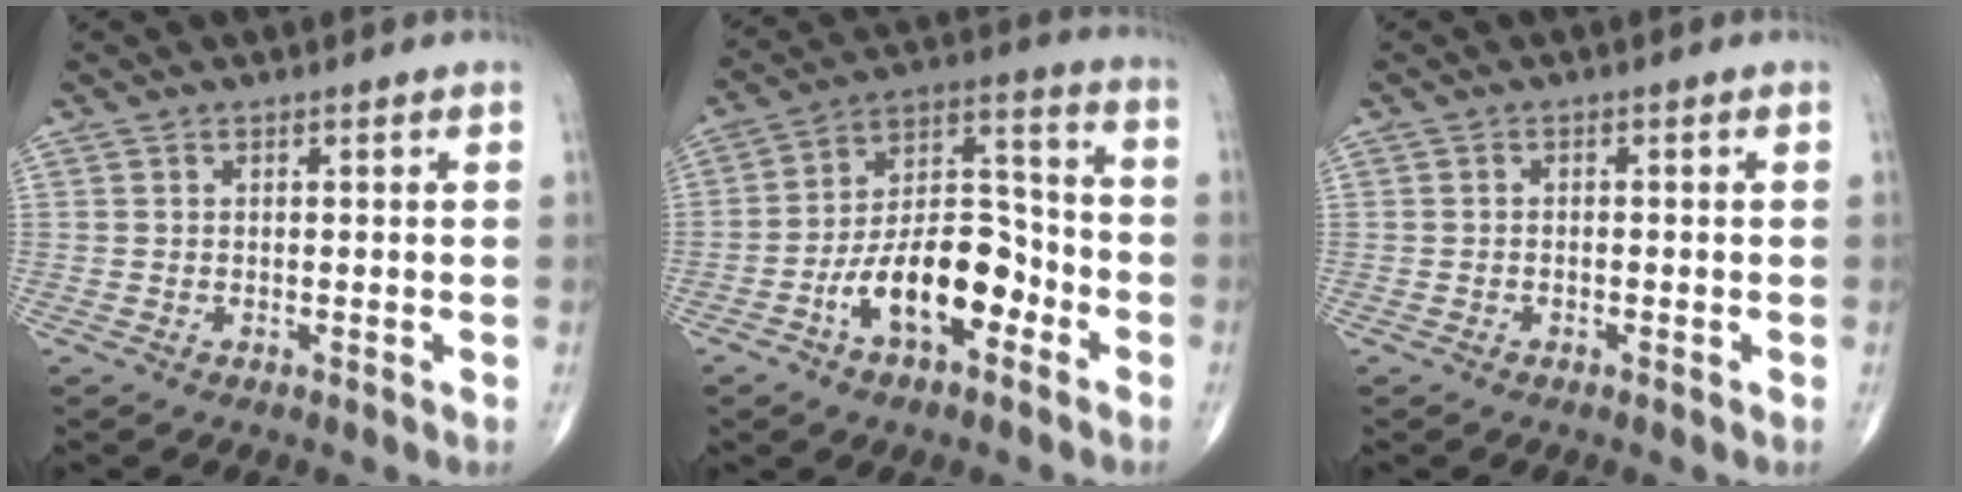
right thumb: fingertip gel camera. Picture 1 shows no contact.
{"total": 15.7, "force": [-6.4, 8.2, 11.7], "torque": [-0.173, 0.059, -0.114]}
{"total": 0.6, "force": [-0.3, 0.4, 0.3], "torque": [-0.006, 0.003, -0.007]}